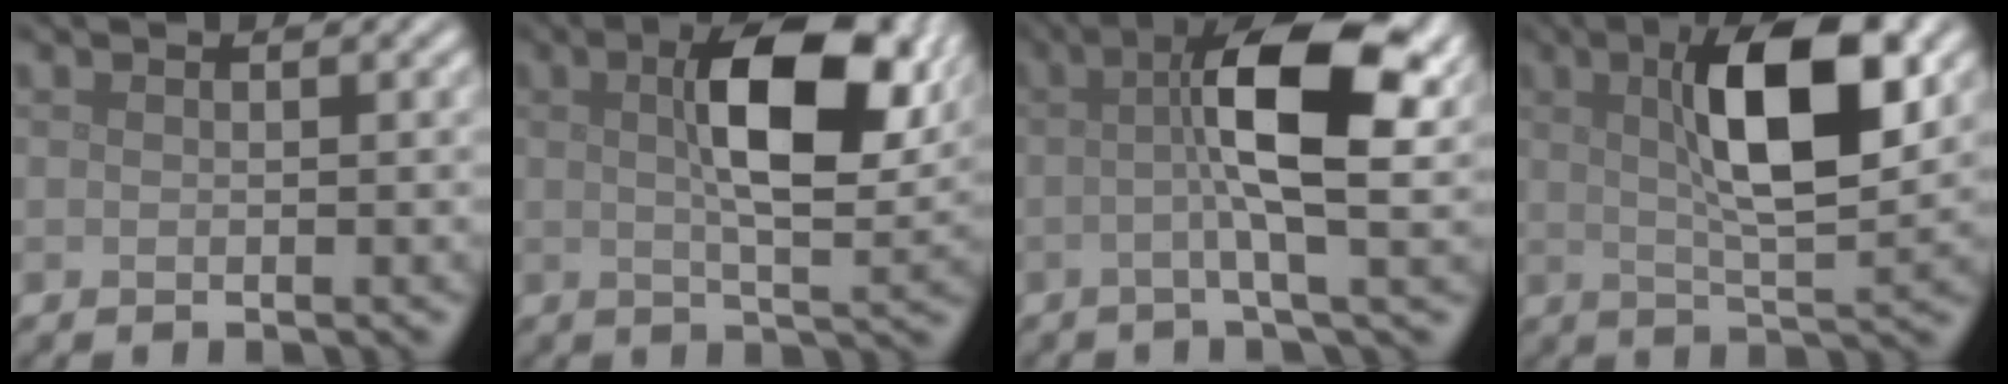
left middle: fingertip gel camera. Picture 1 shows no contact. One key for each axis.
{"total": 9.9, "fx": 2.6, "fy": 3.8, "fz": 8.8, "tx": -0.142, "ty": 0.007, "tz": 0.041}
{"total": 9.0, "fx": 1.1, "fy": 2.1, "fz": 8.7, "tx": -0.136, "ty": 0.017, "tz": 0.013}
{"total": 9.1, "fx": 2.5, "fy": 2.7, "fz": 8.3, "tx": -0.132, "ty": 0.008, "tz": 0.040}